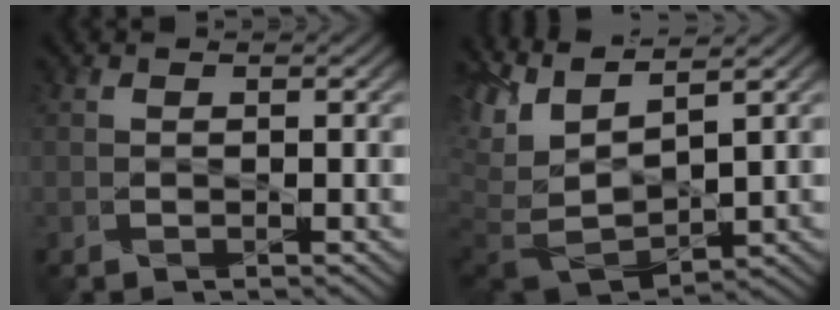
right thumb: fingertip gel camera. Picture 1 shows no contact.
{"total": 8.8, "force": [2.9, 4.3, 7.1], "torque": [-0.172, -0.011, 0.068]}